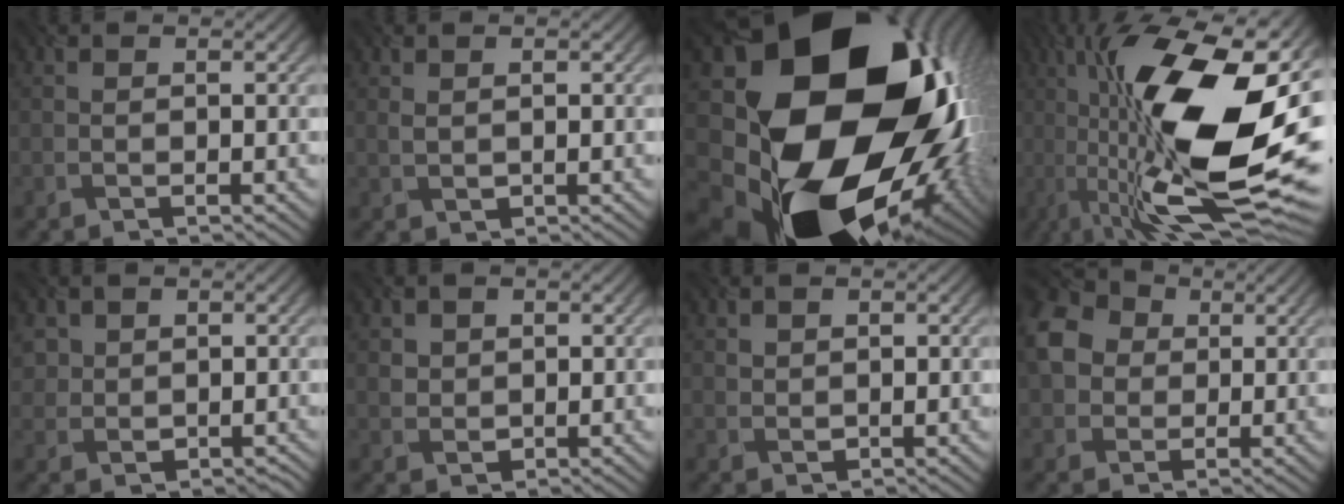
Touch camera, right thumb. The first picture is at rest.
{"total": 1.5, "force": [0.3, 1.0, 1.0], "torque": [-0.023, 0.000, 0.010]}
{"total": 24.4, "force": [-1.3, 19.4, 14.7], "torque": [-0.281, -0.122, -0.011]}
{"total": 20.1, "force": [0.4, 7.2, 18.8], "torque": [-0.313, 0.008, 0.001]}
{"total": 3.6, "force": [0.8, 3.4, 0.9], "torque": [-0.024, -0.001, 0.015]}
{"total": 2.1, "force": [0.6, 2.0, 0.5], "torque": [-0.017, -0.006, 0.011]}
{"total": 1.3, "force": [0.5, 1.1, 0.3], "torque": [-0.011, -0.004, 0.009]}
{"total": 8.4, "force": [1.2, 6.9, 4.7], "torque": [-0.130, 0.014, 0.011]}